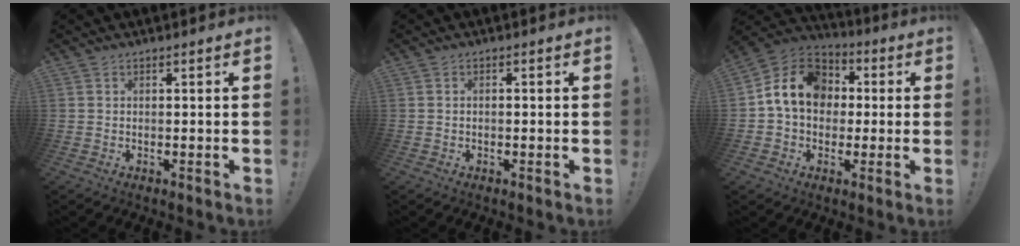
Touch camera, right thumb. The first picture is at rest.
{"total": 0.7, "force": [-0.6, 0.3, 0.4], "torque": [-0.006, 0.001, -0.011]}
{"total": 14.8, "force": [2.2, 11.6, 8.9], "torque": [-0.144, 0.009, 0.046]}